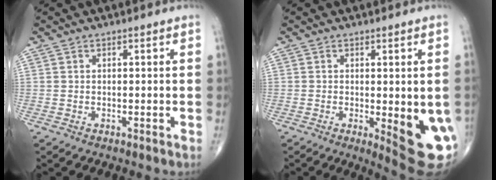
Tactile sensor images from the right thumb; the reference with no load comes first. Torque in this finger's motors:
{"motor_torque": [1.08, 2.69, 1.30, -0.44, 0.29]}